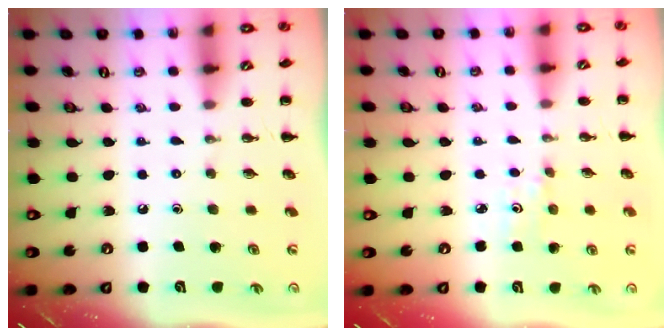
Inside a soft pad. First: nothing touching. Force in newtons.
{"total": 2.8, "press": 2.6, "slide": 0.9}